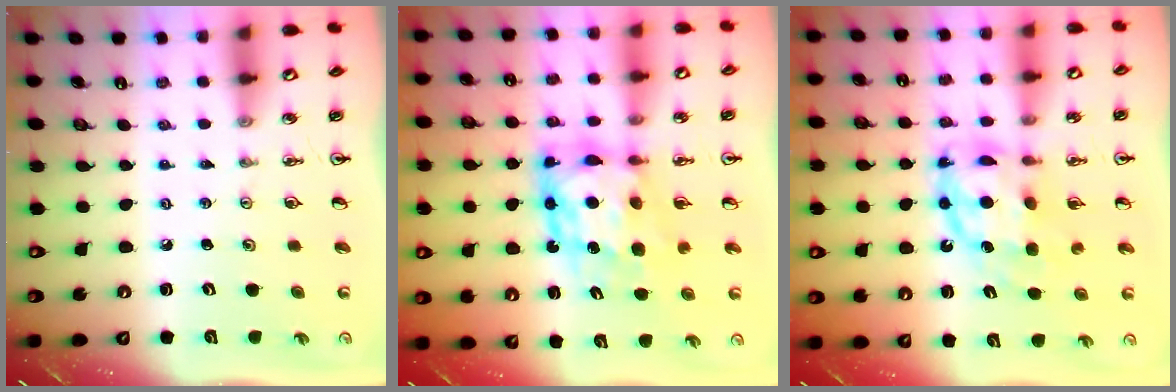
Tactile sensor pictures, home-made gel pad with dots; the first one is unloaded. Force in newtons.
{"total": 10.6, "press": 10.6, "slide": 0.7}
{"total": 11.3, "press": 11.2, "slide": 1.6}